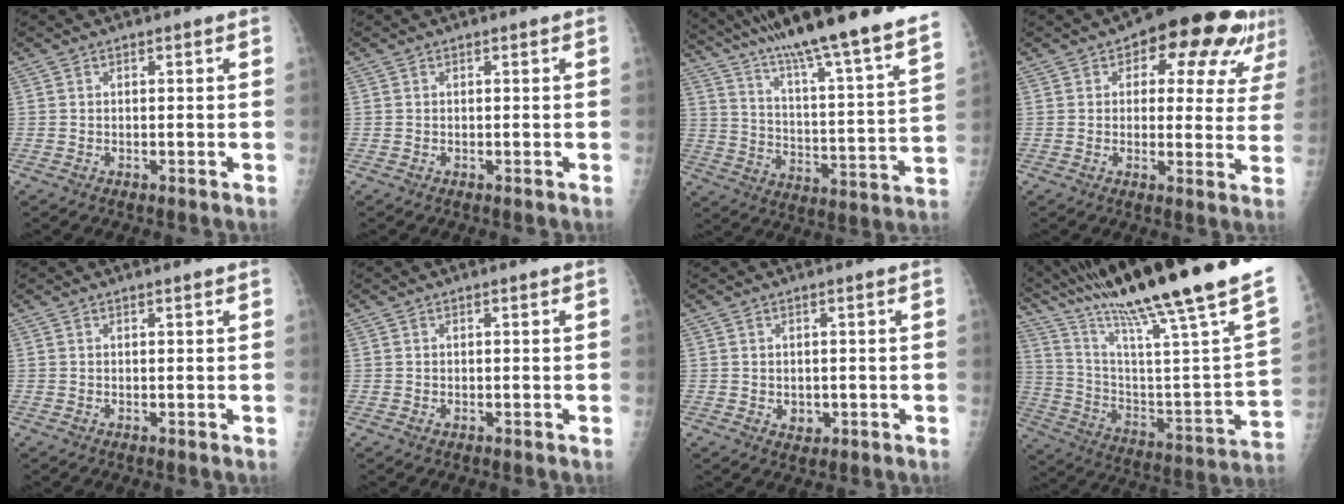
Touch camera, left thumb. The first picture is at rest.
{"total": 0.0}
{"total": 30.3, "force": [25.0, 1.5, 17.0], "torque": [-0.258, -0.108, 0.364]}
{"total": 16.1, "force": [8.3, 7.9, 11.2], "torque": [-0.089, -0.012, 0.099]}
{"total": 1.0, "force": [0.8, -0.1, 0.5], "torque": [-0.006, -0.001, 0.016]}
{"total": 0.6, "force": [0.3, 0.1, 0.5], "torque": [-0.009, 0.004, 0.006]}
{"total": 2.0, "force": [0.2, 1.4, 1.4], "torque": [-0.014, -0.005, 0.010]}
{"total": 38.0, "force": [26.9, 4.1, 26.5], "torque": [-0.383, -0.084, 0.413]}